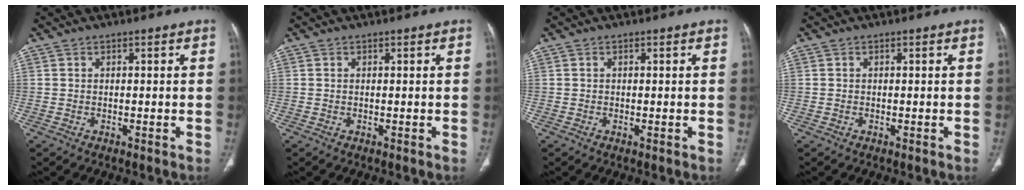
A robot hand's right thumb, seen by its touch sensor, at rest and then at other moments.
{"total": 0.0}
{"total": 0.0}
{"total": 0.0}